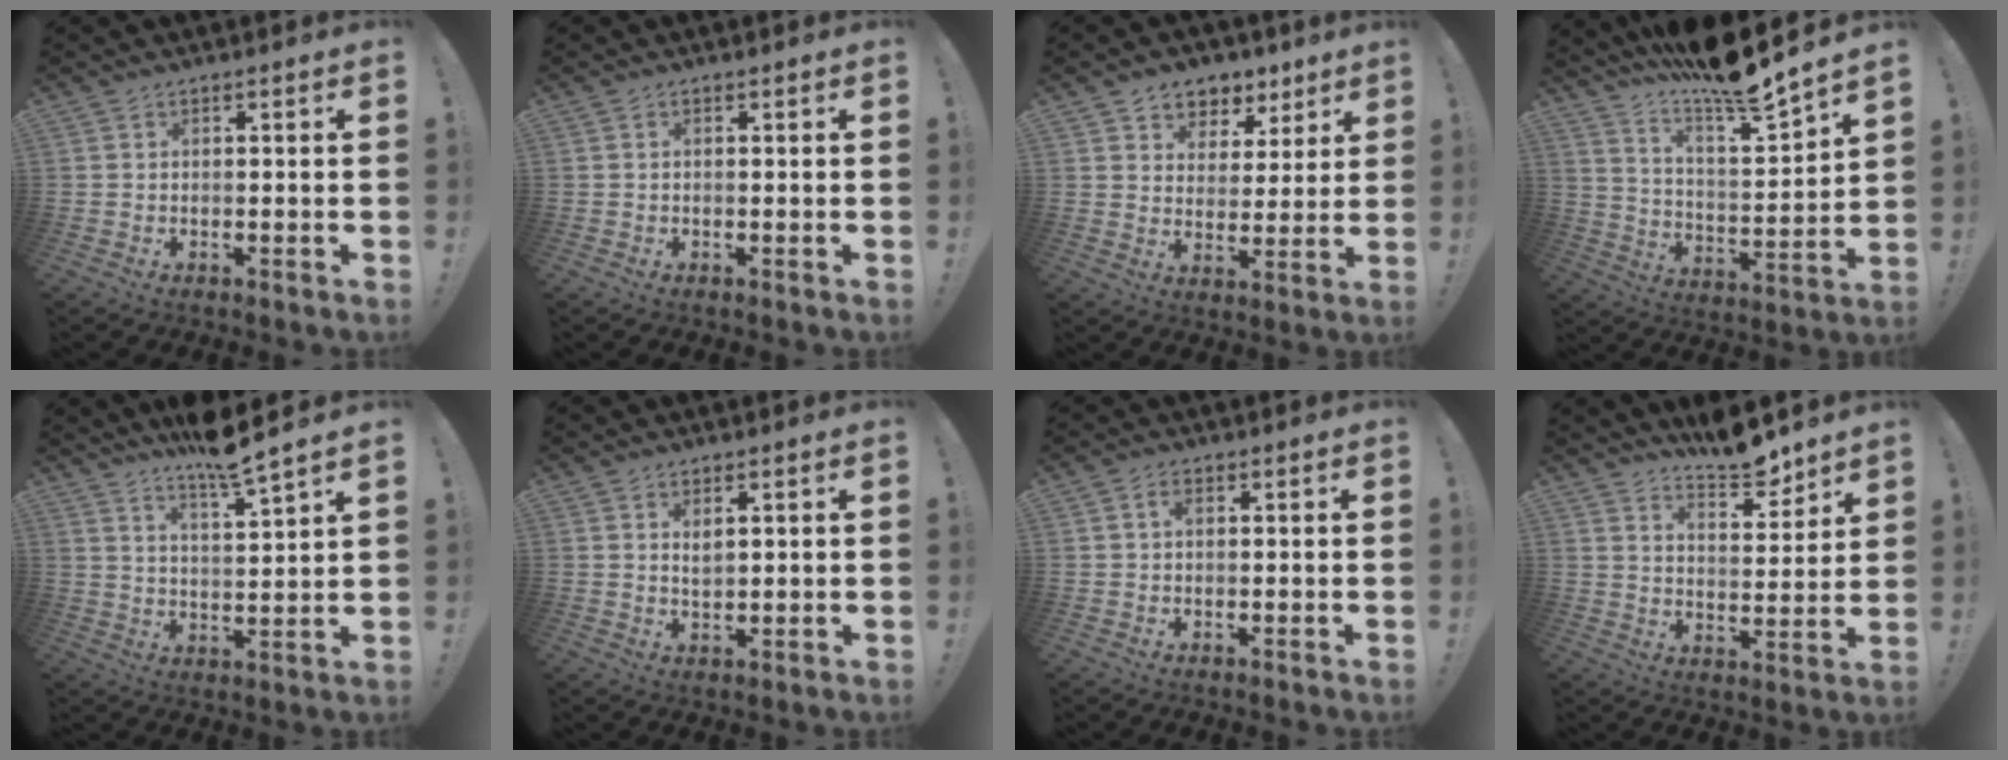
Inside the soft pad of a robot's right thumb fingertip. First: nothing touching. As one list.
[{"total": 0.0}, {"total": 7.0, "force": [4.3, 5.5, 0.8], "torque": [-0.013, -0.035, 0.085]}, {"total": 13.3, "force": [12.0, 0.1, 5.8], "torque": [-0.108, -0.112, 0.197]}, {"total": 8.8, "force": [7.6, -0.4, 4.5], "torque": [-0.075, -0.053, 0.124]}, {"total": 2.7, "force": [1.1, 1.3, 2.1], "torque": [-0.035, -0.004, 0.018]}, {"total": 1.5, "force": [0.3, 1.0, 1.1], "torque": [-0.019, 0.003, 0.003]}, {"total": 9.7, "force": [8.6, 2.5, 3.8], "torque": [-0.043, -0.068, 0.153]}]